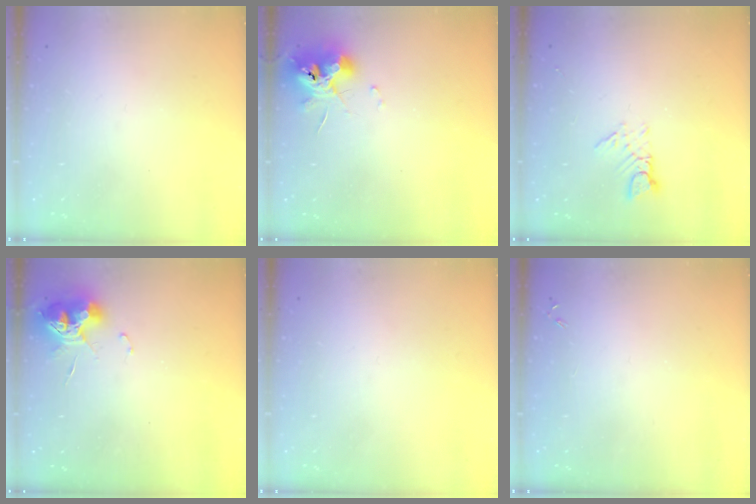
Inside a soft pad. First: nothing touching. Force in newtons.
{"total": 10.8, "press": 10.8, "slide": 0.6}
{"total": 2.6, "press": 2.6, "slide": 0.3}
{"total": 10.1, "press": 10.0, "slide": 0.5}
{"total": 0.0}
{"total": 0.0}